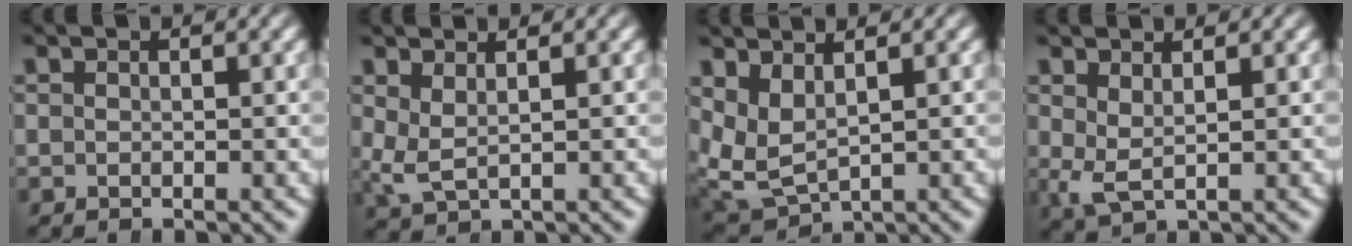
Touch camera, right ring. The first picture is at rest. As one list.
[{"total": 2.4, "force": [0.7, 1.6, 1.6], "torque": [-0.058, -0.022, 0.026]}, {"total": 6.4, "force": [0.8, 5.6, 3.1], "torque": [-0.114, -0.037, 0.031]}, {"total": 2.0, "force": [0.4, 0.9, 1.7], "torque": [-0.046, -0.023, 0.022]}]